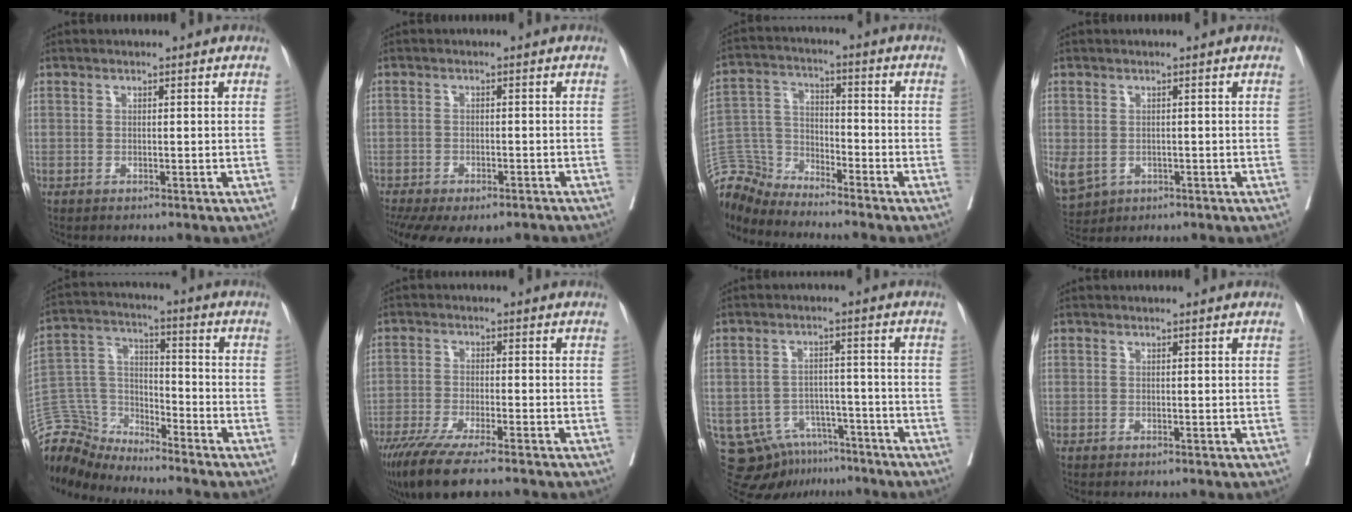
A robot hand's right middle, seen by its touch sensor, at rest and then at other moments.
{"total": 13.0, "force": [-9.4, 5.9, 6.7], "torque": [-0.149, -0.015, -0.125]}
{"total": 7.6, "force": [-7.5, 0.5, -1.3], "torque": [0.015, 0.025, -0.151]}
{"total": 7.9, "force": [-2.2, 6.6, 3.9], "torque": [-0.116, -0.007, -0.021]}
{"total": 9.6, "force": [-9.4, 1.7, -0.7], "torque": [0.005, 0.039, -0.189]}
{"total": 10.3, "force": [-7.9, 0.8, 6.5], "torque": [-0.107, -0.026, -0.132]}
{"total": 9.5, "force": [-6.4, 6.4, 2.8], "torque": [-0.045, 0.017, -0.091]}
{"total": 0.0}